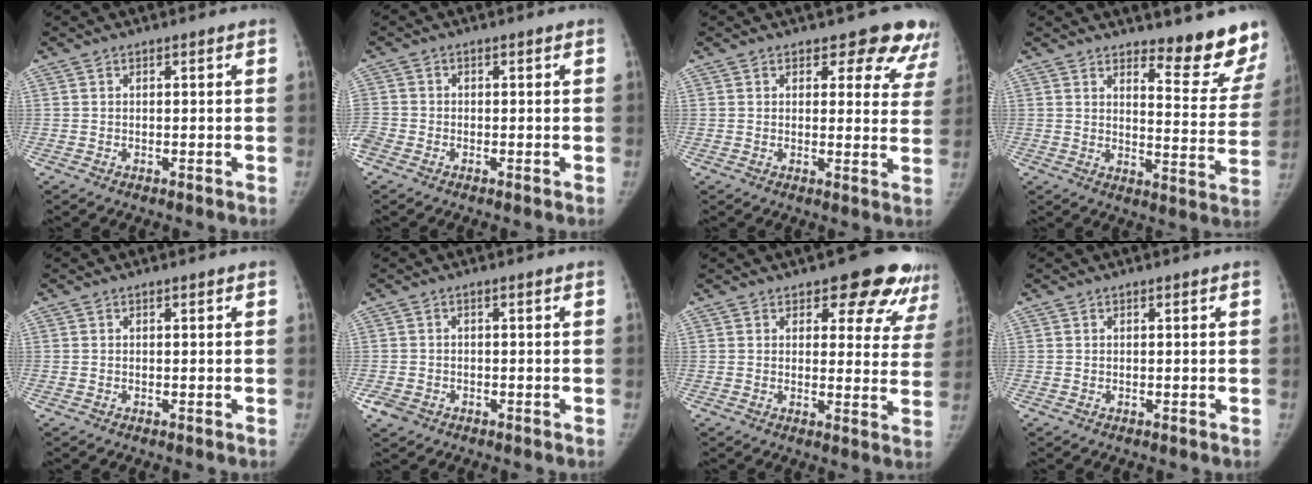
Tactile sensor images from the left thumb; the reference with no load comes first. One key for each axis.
{"total": 3.7, "fx": -1.8, "fy": 2.8, "fz": 1.8, "tx": -0.055, "ty": 0.000, "tz": -0.038}
{"total": 10.5, "fx": 8.8, "fy": 4.7, "fz": 3.4, "tx": 0.018, "ty": -0.048, "tz": 0.079}
{"total": 12.6, "fx": 11.0, "fy": 2.4, "fz": 5.7, "tx": -0.035, "ty": -0.113, "tz": 0.132}
{"total": 0.0}
{"total": 3.0, "fx": -1.7, "fy": 2.2, "fz": 1.1, "tx": -0.026, "ty": 0.007, "tz": -0.027}
{"total": 13.1, "fx": 9.6, "fy": 6.1, "fz": 6.5, "tx": -0.019, "ty": -0.053, "tz": 0.092}
{"total": 0.0}